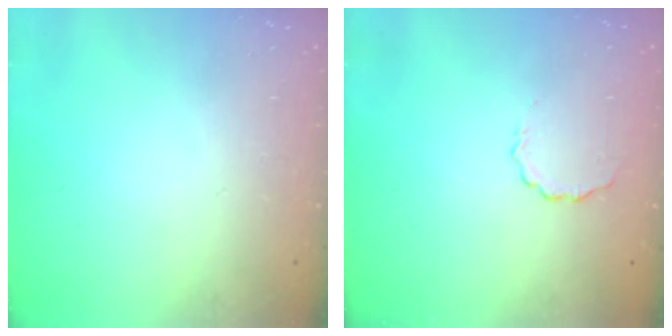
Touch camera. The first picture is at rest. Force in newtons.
{"total": 2.6, "press": 2.5, "slide": 0.8}